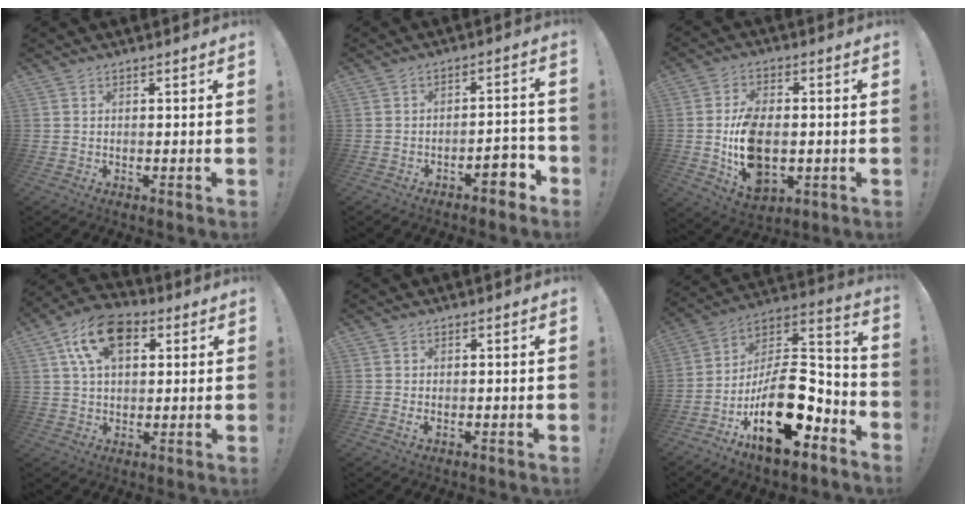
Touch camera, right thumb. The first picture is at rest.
{"total": 6.2, "force": [-4.0, 2.4, 4.1], "torque": [-0.047, 0.019, -0.069]}
{"total": 14.4, "force": [-2.3, 9.5, 10.6], "torque": [-0.186, -0.004, -0.039]}
{"total": 14.1, "force": [5.8, 8.7, 9.5], "torque": [-0.161, -0.004, 0.108]}
{"total": 1.0, "force": [0.0, 0.2, 0.9], "torque": [-0.009, -0.004, -0.001]}
{"total": 23.2, "force": [-8.2, 11.7, 18.3], "torque": [-0.304, 0.050, -0.122]}